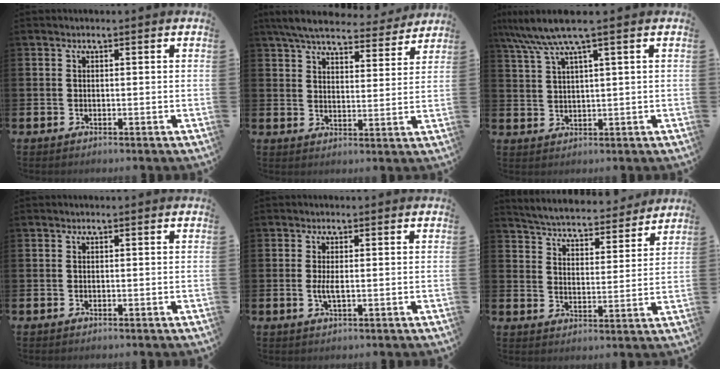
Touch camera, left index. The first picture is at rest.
{"total": 6.7, "force": [6.2, 1.5, 2.1], "torque": [-0.055, -0.037, 0.108]}
{"total": 6.3, "force": [4.3, 0.3, 4.6], "torque": [-0.104, -0.007, 0.075]}
{"total": 0.0}
{"total": 1.8, "force": [-0.1, 0.5, 1.8], "torque": [-0.024, -0.004, -0.003]}
{"total": 4.9, "force": [4.9, 0.7, 0.5], "torque": [-0.037, -0.043, 0.081]}